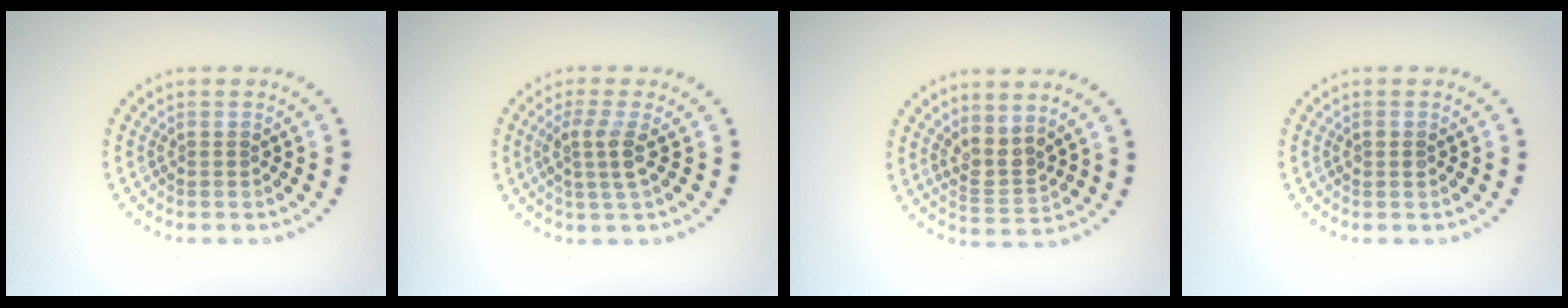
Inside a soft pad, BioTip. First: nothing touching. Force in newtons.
{"total": 2.5, "press": 2.0, "slide": 1.5}
{"total": 2.4, "press": 2.0, "slide": 1.5}
{"total": 1.0, "press": 1.0, "slide": 0.0}